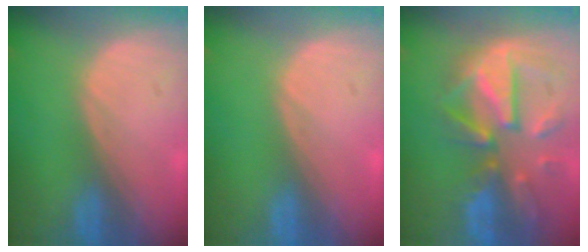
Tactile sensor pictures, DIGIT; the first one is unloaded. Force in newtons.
{"total": 0.0}
{"total": 12.2, "press": 10.6, "slide": 5.9}